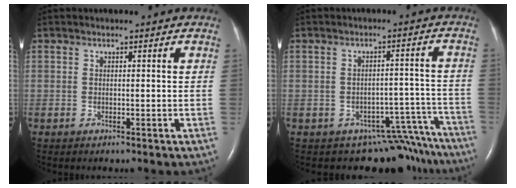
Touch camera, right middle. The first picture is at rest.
{"total": 12.5, "force": [-11.4, 5.0, 0.8], "torque": [0.020, 0.049, -0.132]}